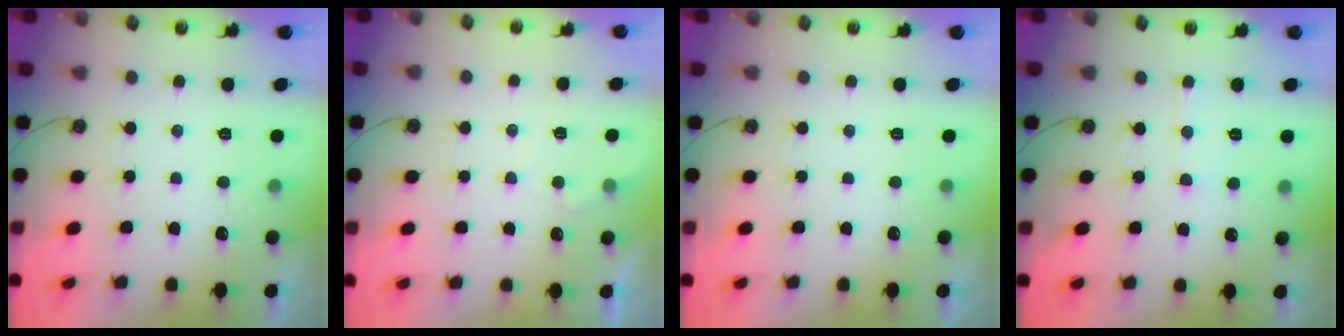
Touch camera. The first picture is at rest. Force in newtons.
{"total": 3.6, "press": 3.6, "slide": 0.5}
{"total": 0.0}
{"total": 4.8, "press": 4.7, "slide": 0.6}